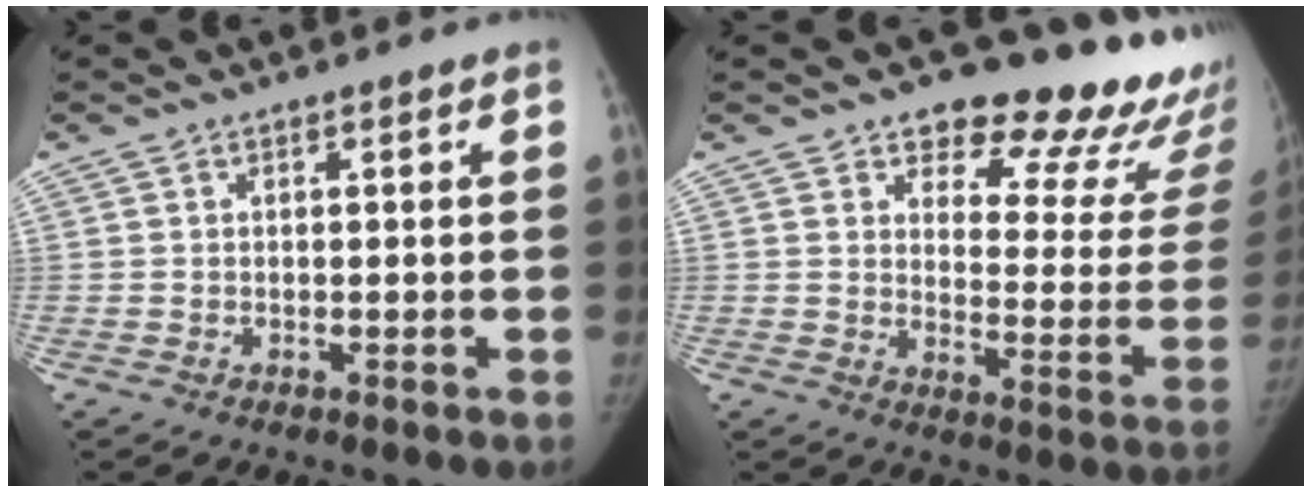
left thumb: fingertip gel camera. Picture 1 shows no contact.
{"total": 23.8, "force": [18.1, 9.9, 11.9], "torque": [-0.098, -0.114, 0.217]}